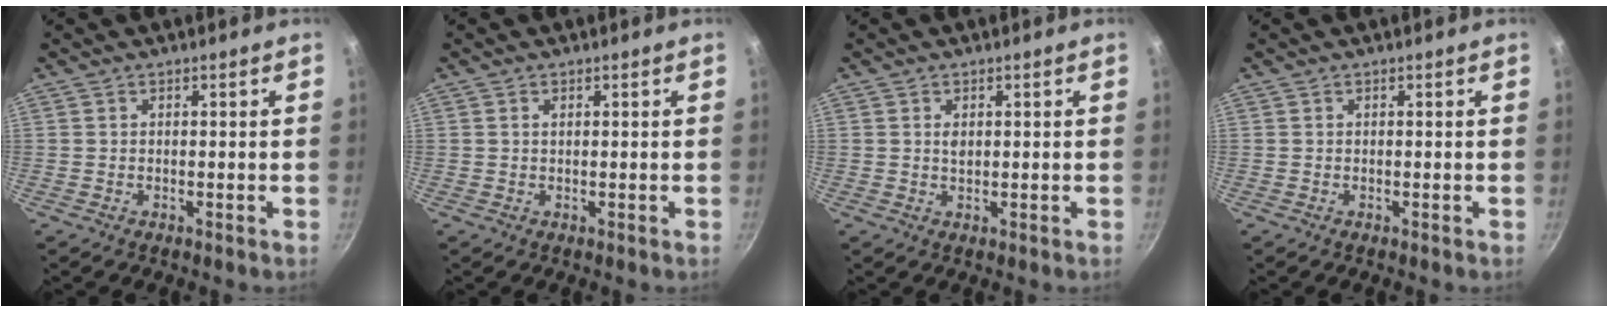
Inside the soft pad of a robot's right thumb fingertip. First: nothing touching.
{"total": 0.8, "force": [0.3, 0.4, 0.6], "torque": [-0.011, 0.002, 0.006]}
{"total": 1.6, "force": [0.5, 1.0, 1.2], "torque": [-0.021, 0.001, 0.009]}
{"total": 0.0}